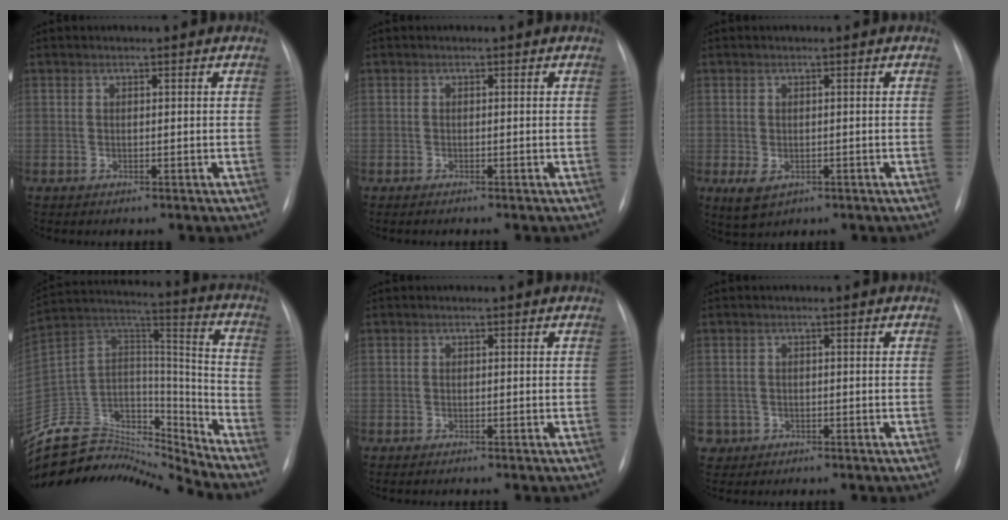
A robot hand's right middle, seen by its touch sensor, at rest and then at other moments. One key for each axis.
{"total": 1.2, "fx": -1.0, "fy": 0.0, "fz": 0.7, "tx": -0.012, "ty": -0.003, "tz": -0.011}
{"total": 3.2, "fx": -1.3, "fy": 2.1, "fz": 2.1, "tx": -0.043, "ty": -0.006, "tz": -0.008}
{"total": 23.1, "fx": -22.4, "fy": 3.7, "fz": 4.0, "tx": -0.089, "ty": 0.061, "tz": -0.375}
{"total": 0.9, "fx": -0.8, "fy": 0.0, "fz": 0.5, "tx": -0.010, "ty": -0.002, "tz": -0.009}
{"total": 1.9, "fx": -0.9, "fy": 1.6, "fz": -0.2, "tx": 0.001, "ty": 0.008, "tz": -0.014}